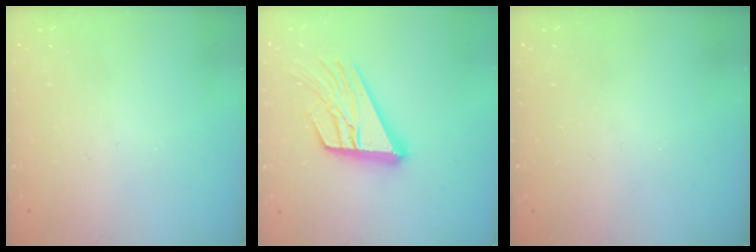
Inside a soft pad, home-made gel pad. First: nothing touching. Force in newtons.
{"total": 17.5, "press": 17.4, "slide": 1.7}
{"total": 0.0}